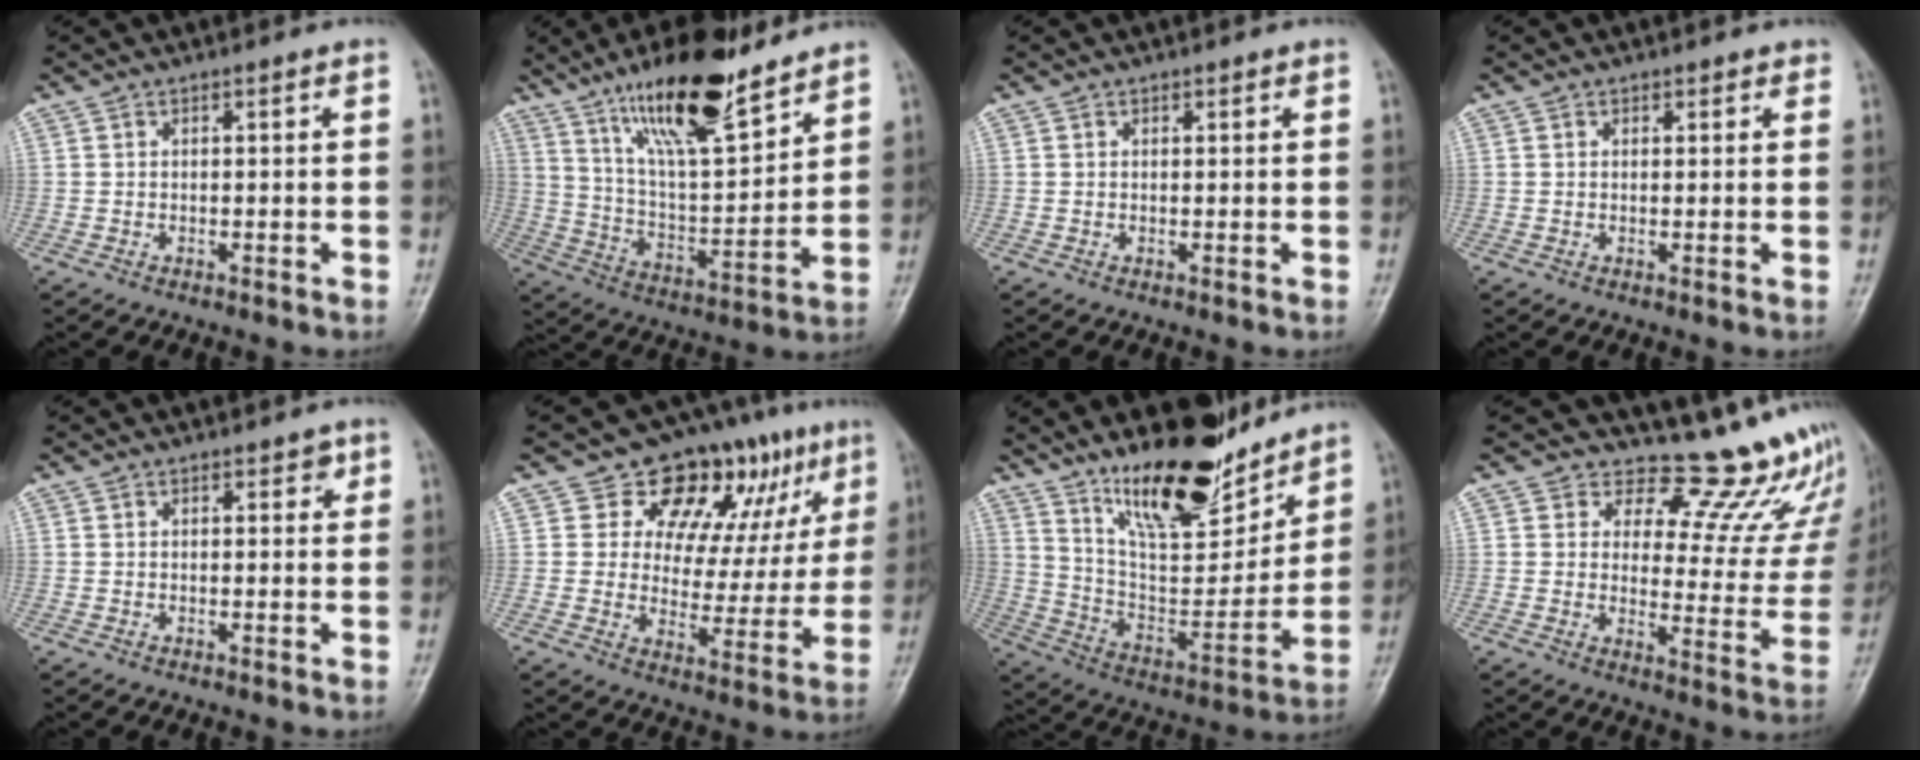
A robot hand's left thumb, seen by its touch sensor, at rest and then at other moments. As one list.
[{"total": 18.7, "force": [13.3, 5.0, 12.2], "torque": [-0.180, -0.071, 0.239]}, {"total": 0.7, "force": [0.5, 0.5, 0.2], "torque": [0.005, -0.003, 0.003]}, {"total": 1.4, "force": [1.0, 1.0, 0.3], "torque": [0.014, -0.005, 0.007]}, {"total": 1.7, "force": [1.1, 1.1, 0.8], "torque": [0.009, -0.003, 0.008]}, {"total": 16.8, "force": [8.9, 9.7, 10.5], "torque": [-0.073, -0.024, 0.129]}, {"total": 19.6, "force": [14.7, 6.5, 11.2], "torque": [-0.131, -0.101, 0.257]}, {"total": 16.7, "force": [14.8, 5.7, 5.1], "torque": [-0.009, -0.143, 0.164]}]